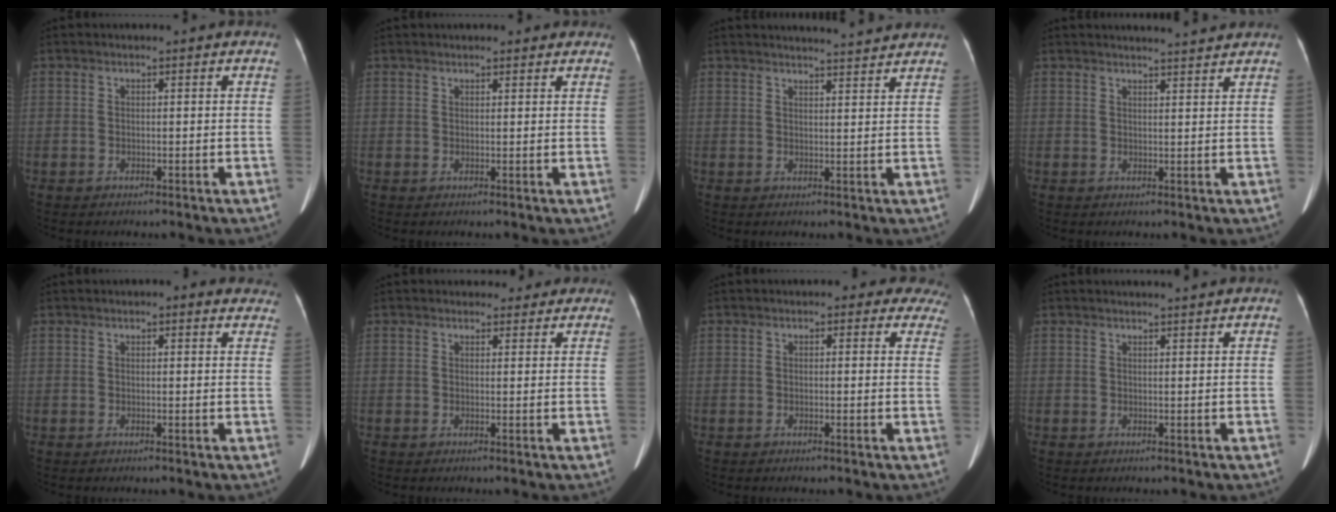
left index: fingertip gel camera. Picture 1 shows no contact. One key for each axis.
{"total": 2.5, "fx": 2.2, "fy": 0.9, "fz": 0.8, "tx": -0.003, "ty": 0.019, "tz": 0.024}
{"total": 6.9, "fx": 6.7, "fy": -0.2, "fz": 1.6, "tx": -0.024, "ty": 0.008, "tz": 0.076}
{"total": 5.3, "fx": 5.1, "fy": -0.3, "fz": 1.4, "tx": -0.020, "ty": 0.008, "tz": 0.057}
{"total": 4.7, "fx": 4.0, "fy": 1.6, "fz": 1.9, "tx": -0.001, "ty": 0.010, "tz": 0.031}
{"total": 3.9, "fx": 3.4, "fy": 1.9, "fz": 0.3, "tx": 0.011, "ty": 0.004, "tz": 0.032}
{"total": 5.9, "fx": 4.8, "fy": 3.1, "fz": 1.5, "tx": 0.013, "ty": 0.004, "tz": 0.027}
{"total": 3.1, "fx": 2.9, "fy": -0.3, "fz": 1.0, "tx": -0.014, "ty": 0.009, "tz": 0.036}